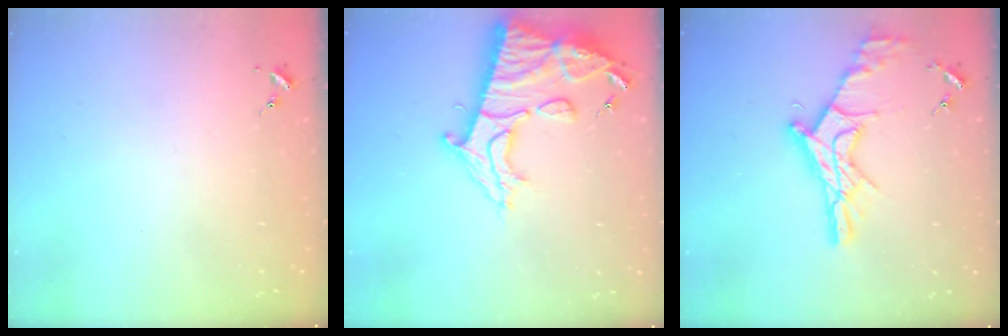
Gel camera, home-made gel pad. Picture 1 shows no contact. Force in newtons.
{"total": 20.1, "press": 20.0, "slide": 1.7}
{"total": 17.6, "press": 17.5, "slide": 1.6}